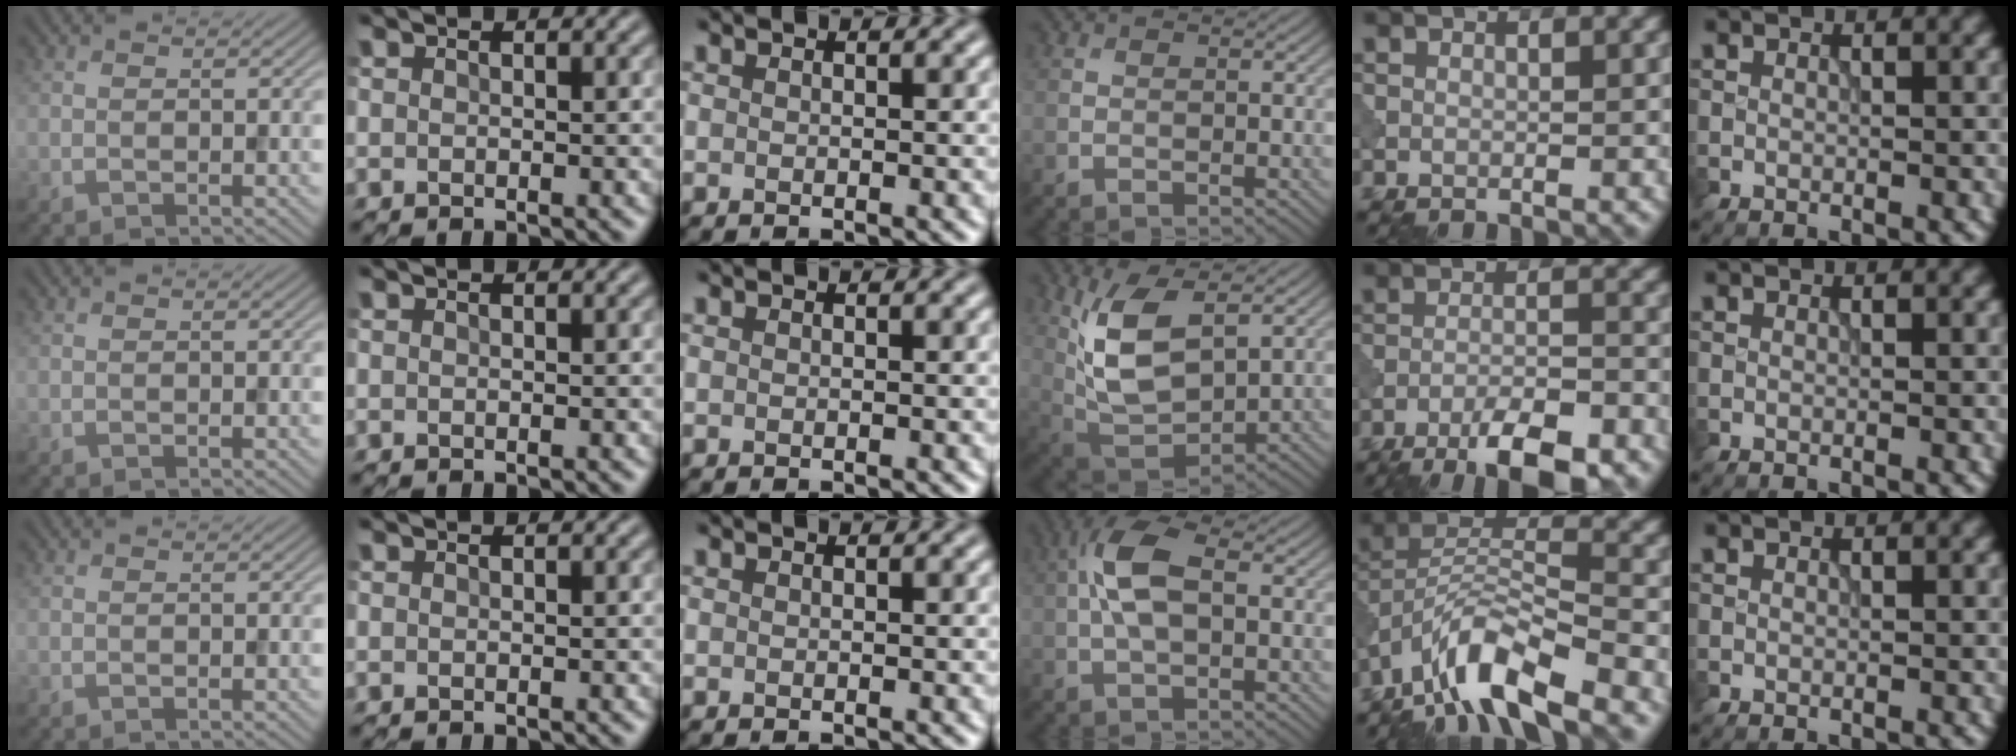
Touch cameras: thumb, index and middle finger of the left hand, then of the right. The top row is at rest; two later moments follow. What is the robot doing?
{"motion": "shake", "object": "bell"}